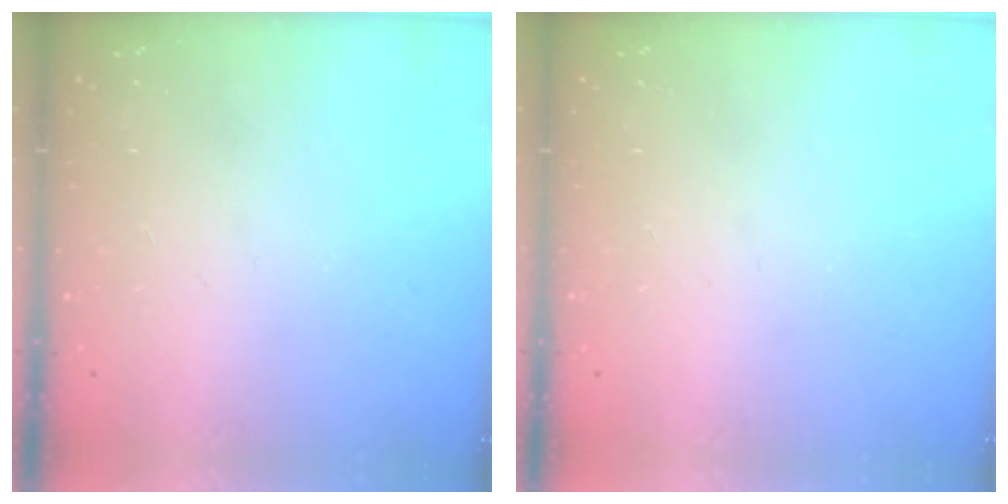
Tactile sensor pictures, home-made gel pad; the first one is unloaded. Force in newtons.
{"total": 0.0}